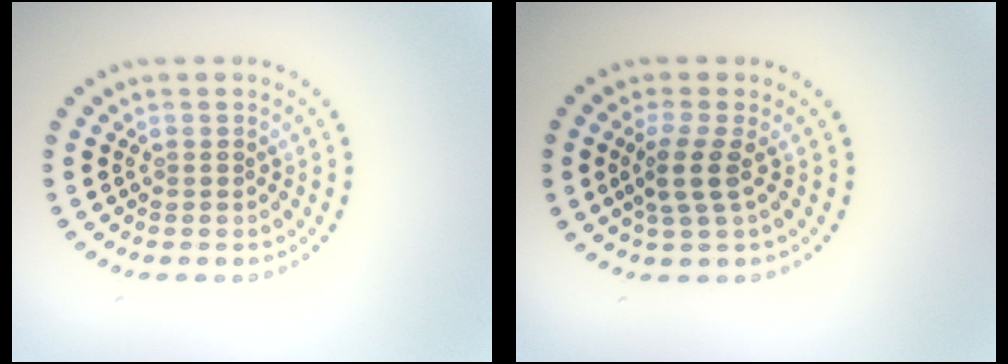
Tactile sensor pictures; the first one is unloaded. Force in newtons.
{"total": 2.7, "press": 2.1, "slide": 1.6}